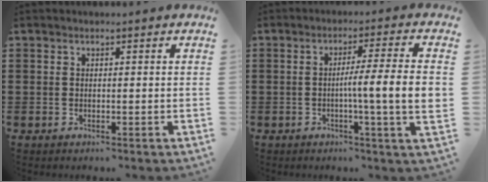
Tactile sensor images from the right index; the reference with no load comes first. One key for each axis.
{"total": 7.6, "fx": -0.7, "fy": -0.4, "fz": 7.6, "tx": -0.140, "ty": -0.010, "tz": -0.018}